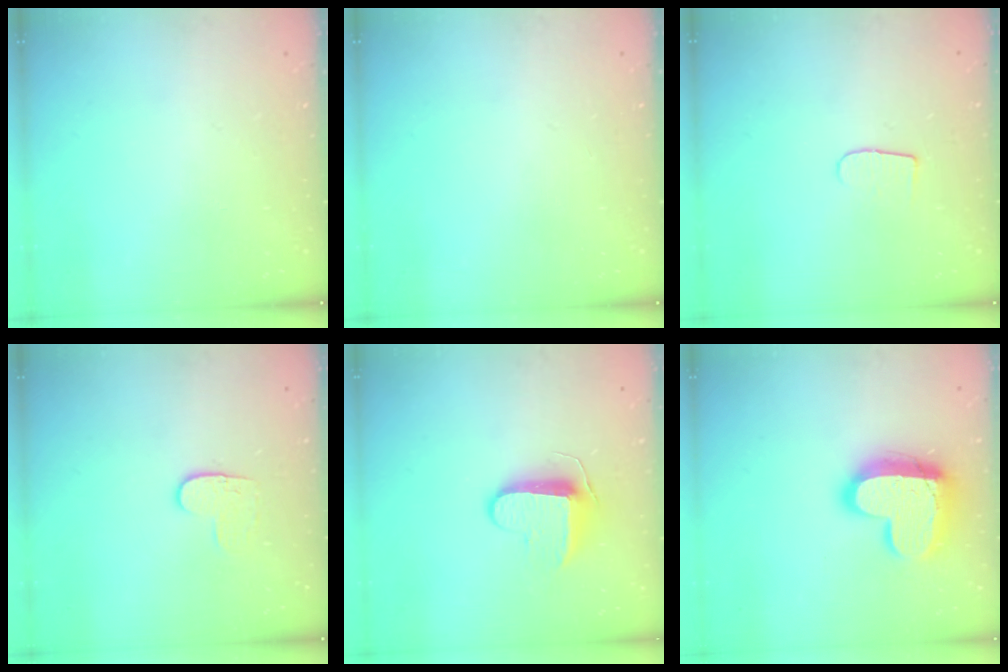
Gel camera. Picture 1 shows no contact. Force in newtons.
{"total": 0.0}
{"total": 5.2, "press": 5.1, "slide": 0.6}
{"total": 5.8, "press": 5.8, "slide": 0.6}
{"total": 8.9, "press": 8.9, "slide": 0.2}
{"total": 17.9, "press": 17.8, "slide": 1.6}